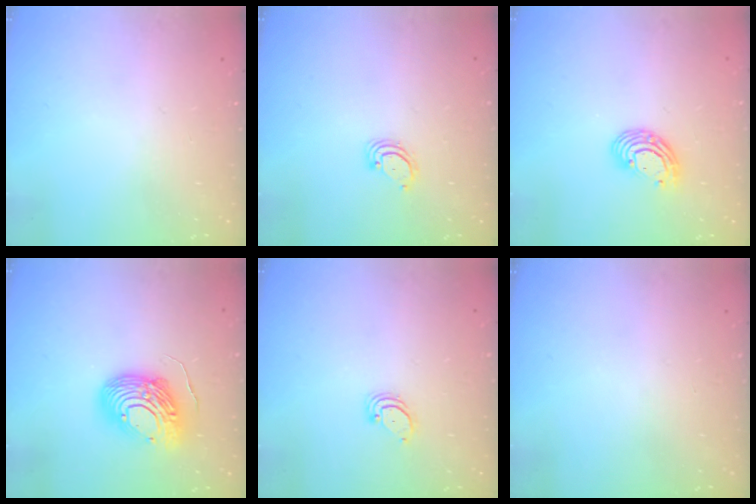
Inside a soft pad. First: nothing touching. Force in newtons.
{"total": 2.9, "press": 2.9, "slide": 0.3}
{"total": 8.4, "press": 8.3, "slide": 1.4}
{"total": 14.4, "press": 14.4, "slide": 1.1}
{"total": 2.2, "press": 2.2, "slide": 0.3}
{"total": 0.0}